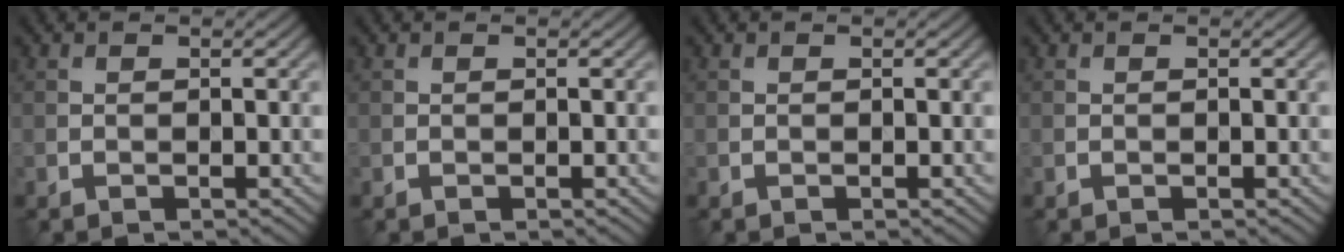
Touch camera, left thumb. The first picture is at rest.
{"total": 0.0}
{"total": 0.0}
{"total": 0.0}